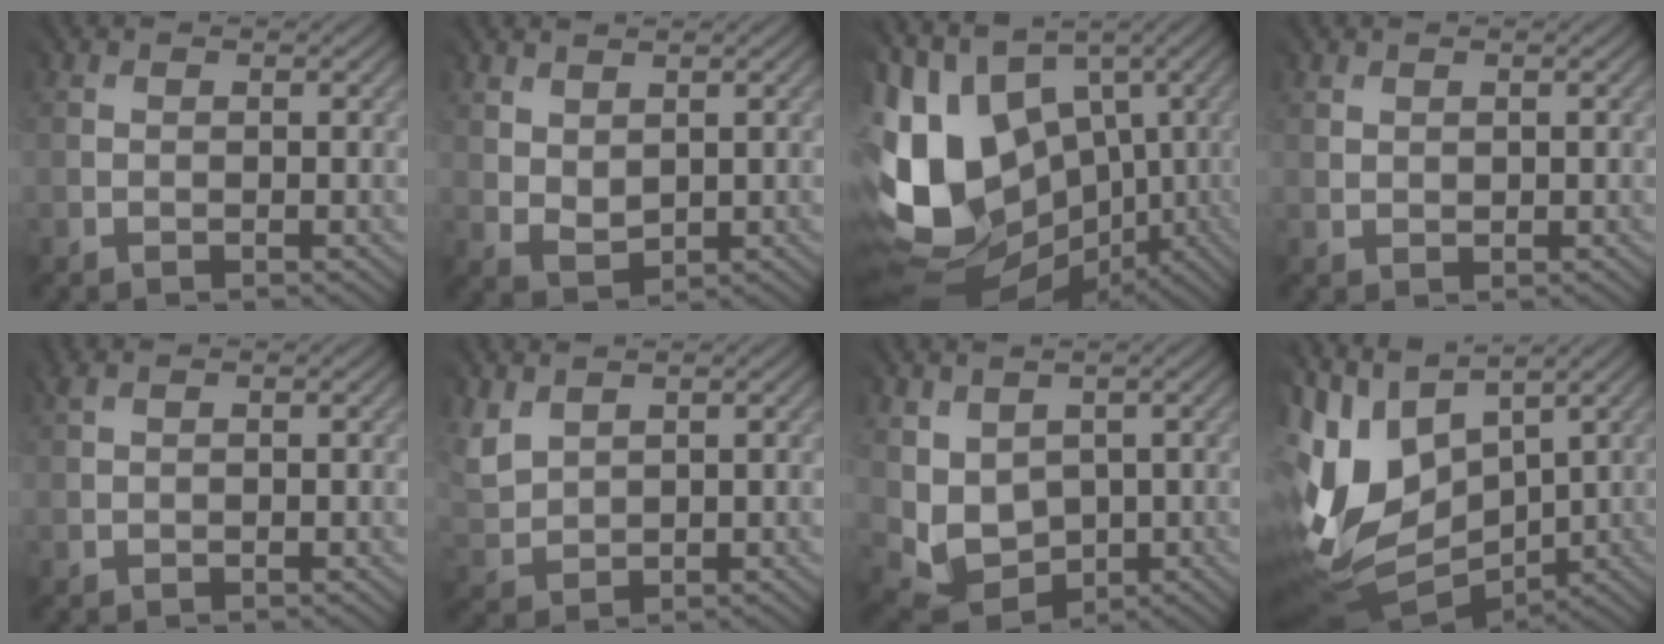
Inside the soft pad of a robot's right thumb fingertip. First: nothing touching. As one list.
[{"total": 2.3, "force": [1.8, 1.4, 0.4], "torque": [-0.030, -0.002, 0.037]}, {"total": 16.6, "force": [-1.3, 12.4, 10.9], "torque": [-0.251, -0.014, -0.009]}, {"total": 1.2, "force": [1.1, 0.4, -0.4], "torque": [0.000, 0.000, 0.023]}, {"total": 2.0, "force": [0.8, 0.8, 1.6], "torque": [-0.039, 0.006, 0.013]}, {"total": 3.8, "force": [3.1, 2.0, 0.7], "torque": [-0.052, 0.004, 0.068]}, {"total": 4.4, "force": [0.9, 4.0, 1.8], "torque": [-0.084, -0.016, 0.023]}, {"total": 11.2, "force": [1.6, 7.4, 8.2], "torque": [-0.238, -0.008, 0.039]}]